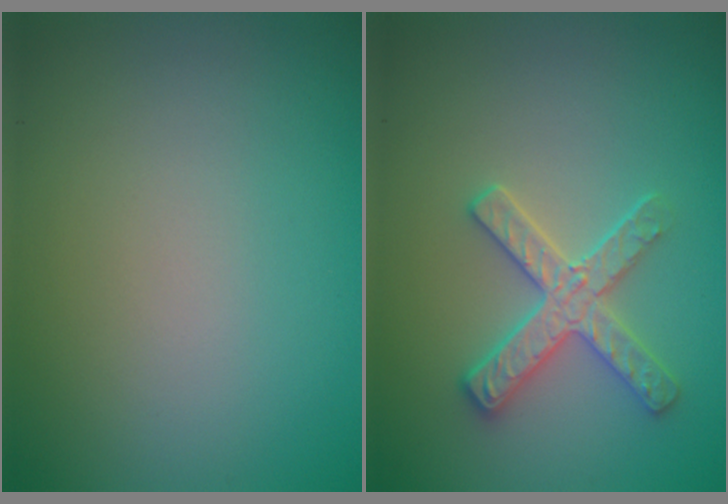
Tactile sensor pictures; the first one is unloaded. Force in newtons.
{"total": 3.0, "press": 2.9, "slide": 0.7}